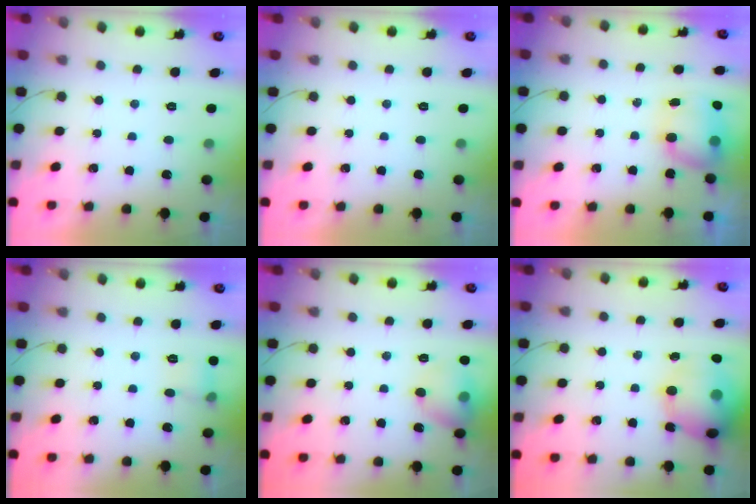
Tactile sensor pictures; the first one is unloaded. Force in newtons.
{"total": 0.0}
{"total": 7.6, "press": 7.3, "slide": 2.0}
{"total": 6.7, "press": 6.5, "slide": 1.5}
{"total": 10.2, "press": 10.0, "slide": 2.0}
{"total": 16.2, "press": 15.9, "slide": 3.1}